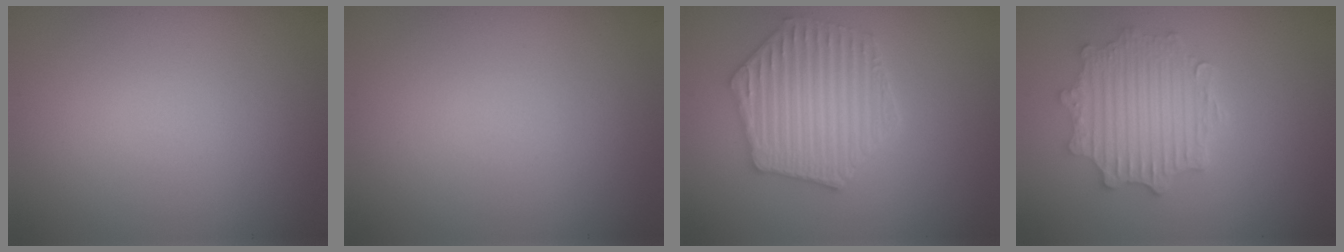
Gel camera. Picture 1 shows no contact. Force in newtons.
{"total": 0.0}
{"total": 5.2, "press": 4.4, "slide": 2.7}
{"total": 4.5, "press": 3.8, "slide": 2.4}